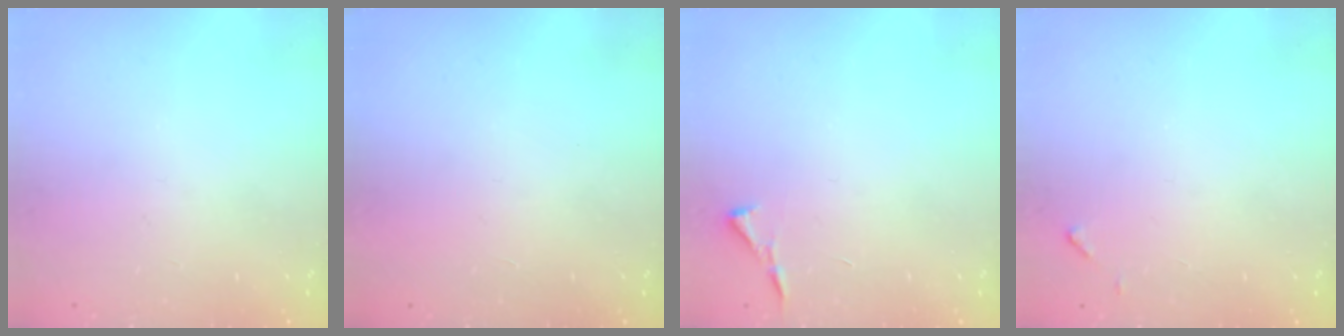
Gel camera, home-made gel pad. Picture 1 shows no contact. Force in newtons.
{"total": 1.5, "press": 1.5, "slide": 0.1}
{"total": 3.5, "press": 3.4, "slide": 0.5}
{"total": 4.6, "press": 4.6, "slide": 0.3}